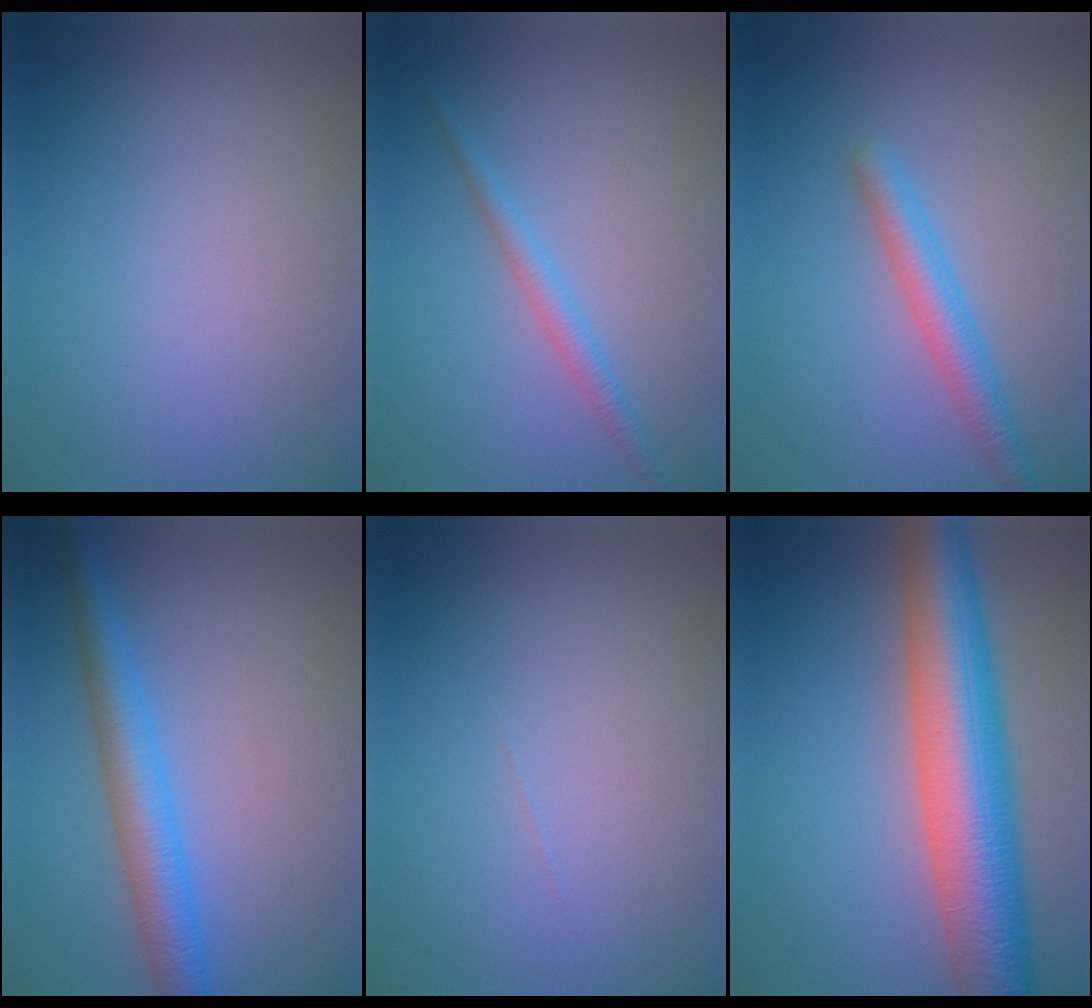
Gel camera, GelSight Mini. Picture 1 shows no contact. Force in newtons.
{"total": 1.7, "press": 1.7, "slide": 0.1}
{"total": 3.0, "press": 3.0, "slide": 0.0}
{"total": 4.3, "press": 4.3, "slide": 0.1}
{"total": 0.0}
{"total": 10.6, "press": 10.6, "slide": 0.3}